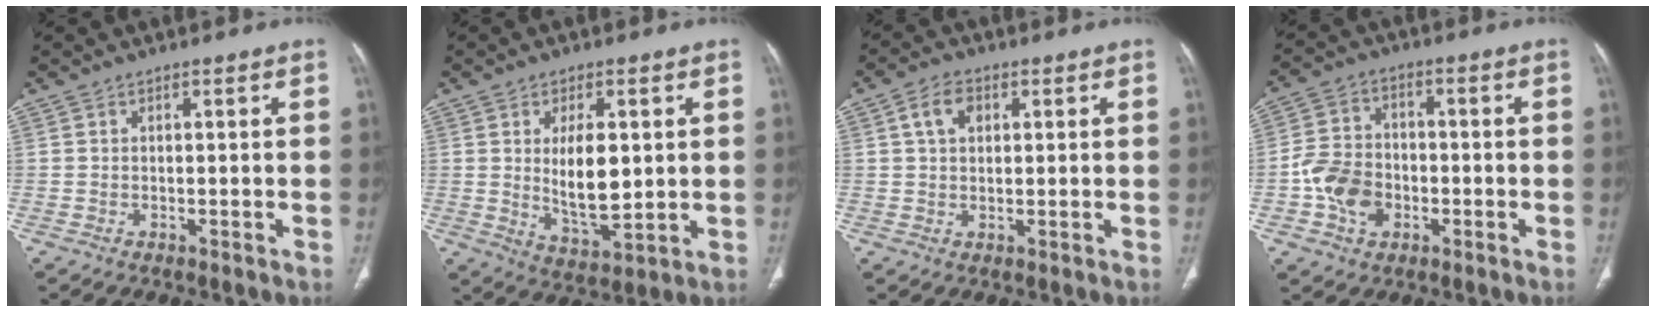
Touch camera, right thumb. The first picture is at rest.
{"total": 10.4, "force": [1.2, 4.9, 9.1], "torque": [-0.133, -0.023, 0.033]}
{"total": 4.9, "force": [1.6, 3.4, 3.2], "torque": [-0.047, 0.006, 0.027]}
{"total": 9.5, "force": [-2.8, 7.3, 5.4], "torque": [-0.079, 0.019, -0.054]}